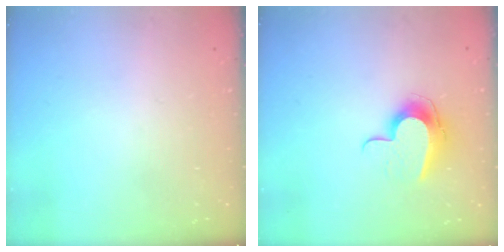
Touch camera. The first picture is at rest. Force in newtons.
{"total": 11.8, "press": 11.7, "slide": 0.7}